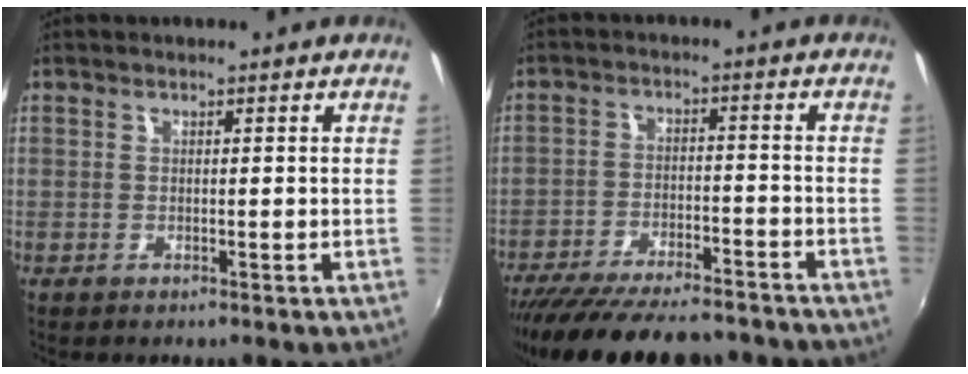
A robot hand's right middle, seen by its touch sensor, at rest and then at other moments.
{"total": 20.6, "force": [-17.7, 5.4, 9.1], "torque": [-0.181, -0.030, -0.254]}